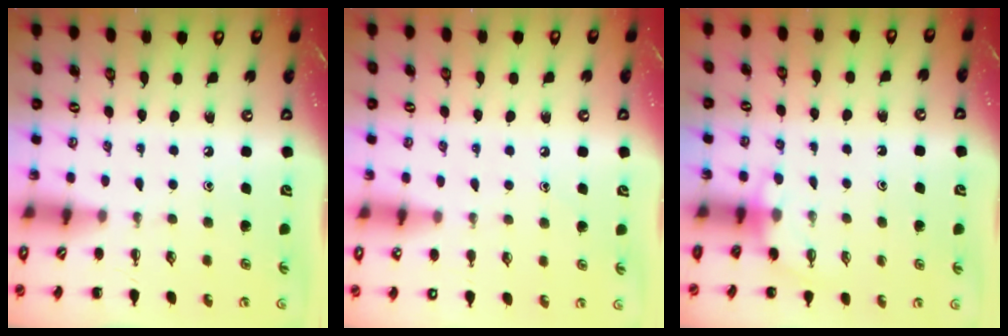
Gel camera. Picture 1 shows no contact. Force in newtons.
{"total": 6.6, "press": 6.4, "slide": 1.6}
{"total": 3.6, "press": 3.6, "slide": 0.3}